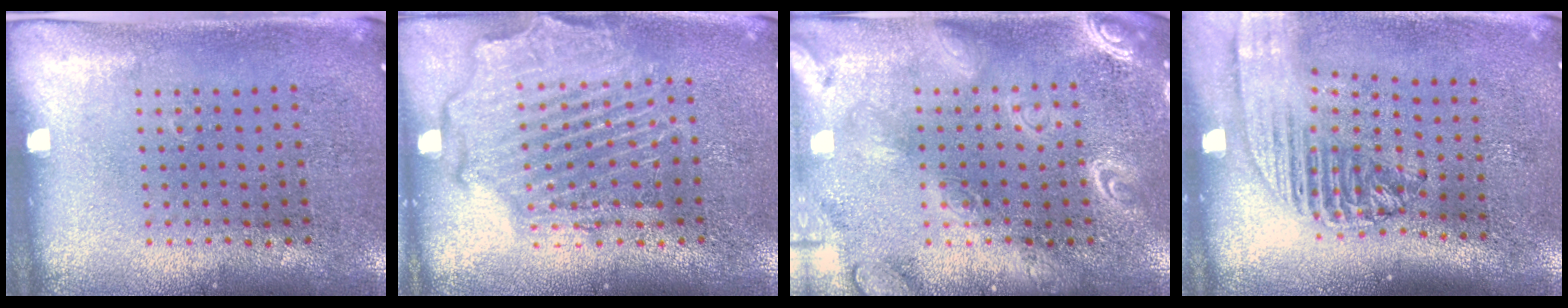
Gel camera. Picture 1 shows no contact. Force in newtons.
{"total": 2.4, "press": 2.2, "slide": 0.9}
{"total": 3.0, "press": 3.0, "slide": 0.3}
{"total": 2.2, "press": 1.7, "slide": 1.4}